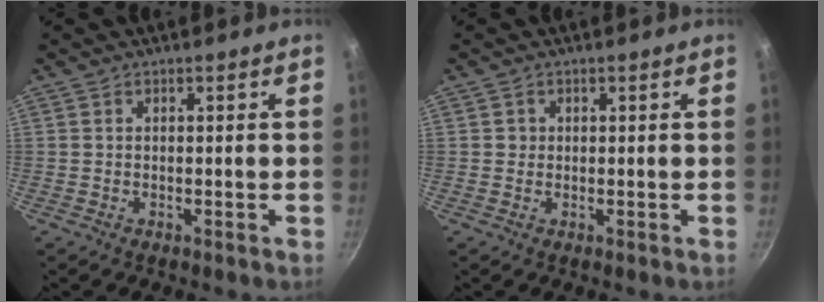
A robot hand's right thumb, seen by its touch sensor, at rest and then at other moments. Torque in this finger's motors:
{"motor_torque": [0.41, 0.74, 0.17, 0.08, -0.01]}